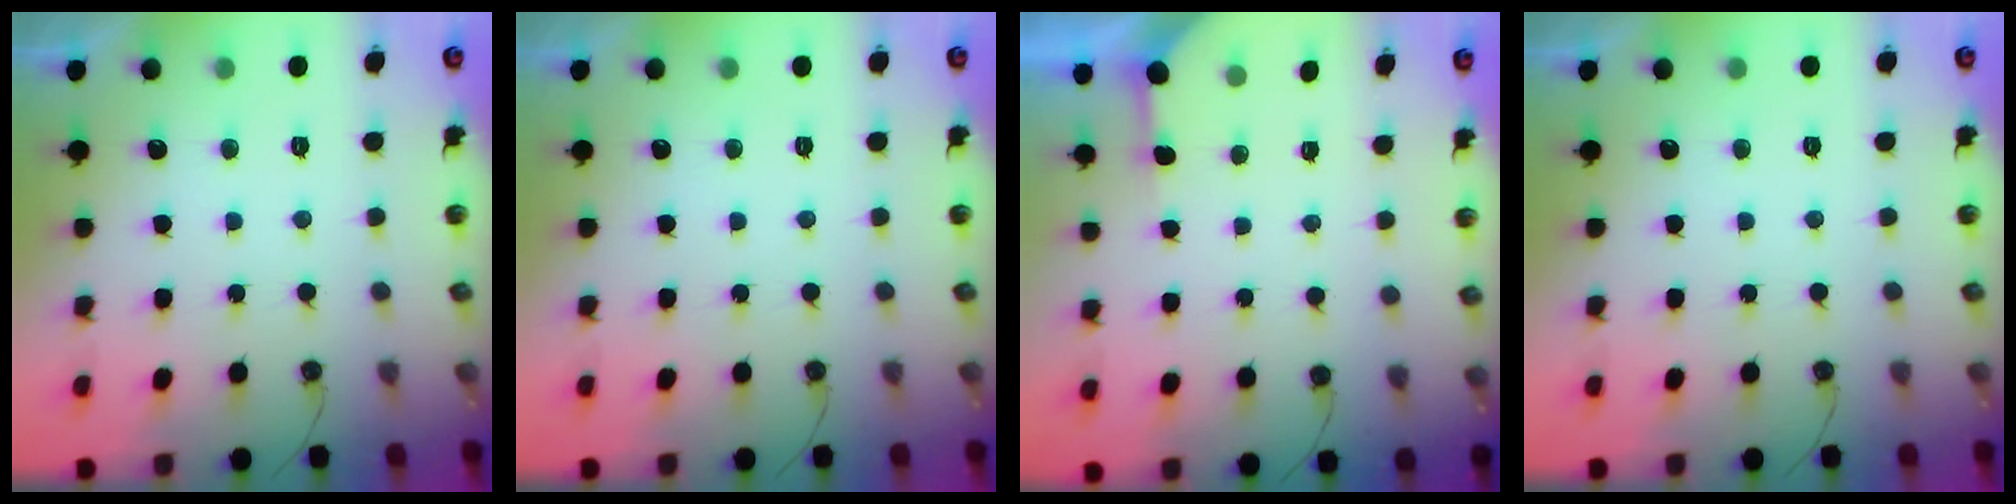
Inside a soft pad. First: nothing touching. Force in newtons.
{"total": 0.0}
{"total": 2.9, "press": 2.8, "slide": 0.3}
{"total": 0.0}